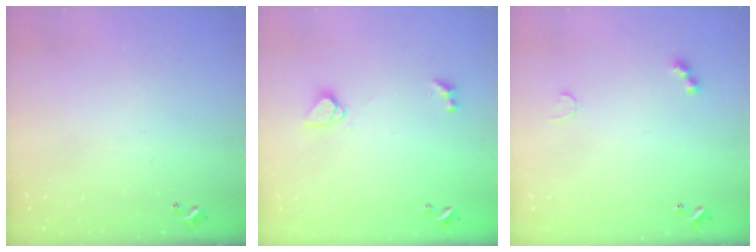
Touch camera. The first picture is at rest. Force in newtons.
{"total": 1.2, "press": 1.1, "slide": 0.5}
{"total": 4.1, "press": 4.1, "slide": 0.6}